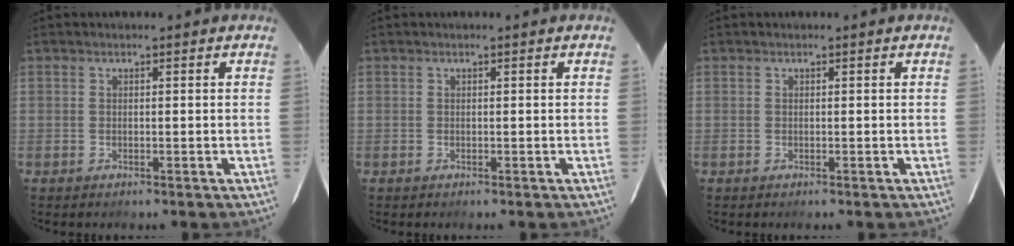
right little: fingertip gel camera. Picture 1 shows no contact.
{"total": 0.0}
{"total": 0.0}